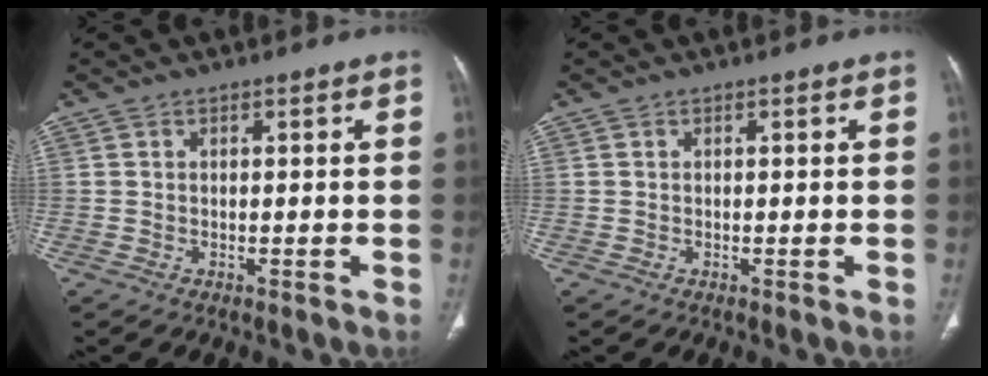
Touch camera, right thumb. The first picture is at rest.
{"total": 0.0}